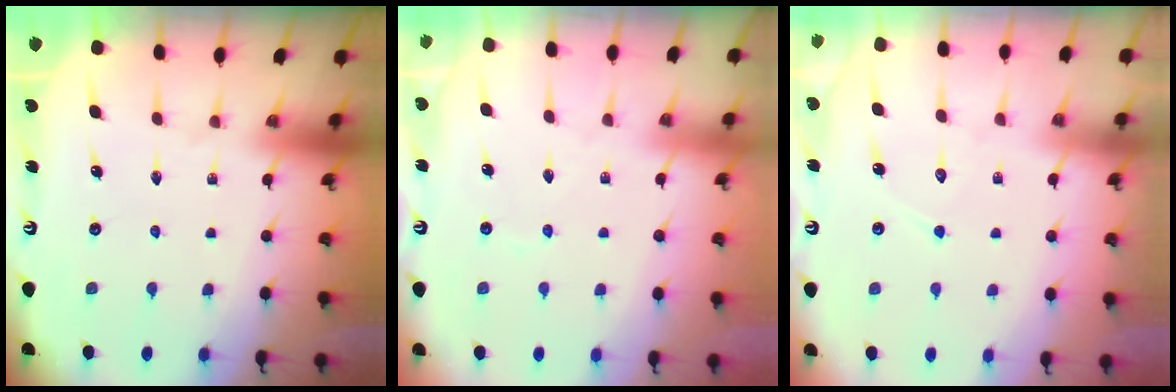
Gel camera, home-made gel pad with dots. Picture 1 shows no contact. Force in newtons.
{"total": 2.6, "press": 2.5, "slide": 0.5}
{"total": 5.3, "press": 5.3, "slide": 0.5}